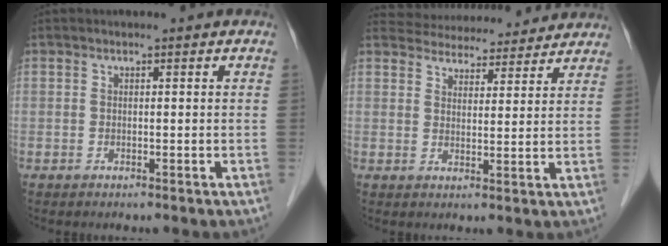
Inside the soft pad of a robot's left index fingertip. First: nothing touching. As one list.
[{"total": 13.9, "force": [13.2, 3.4, 2.6], "torque": [-0.030, 0.025, 0.173]}]